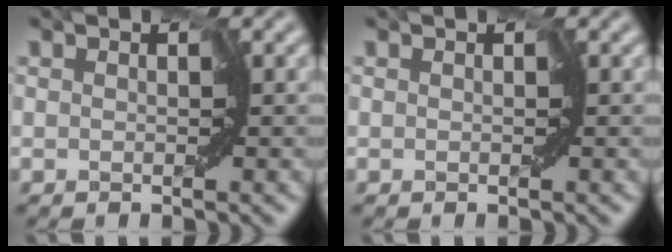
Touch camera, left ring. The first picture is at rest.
{"total": 0.0}